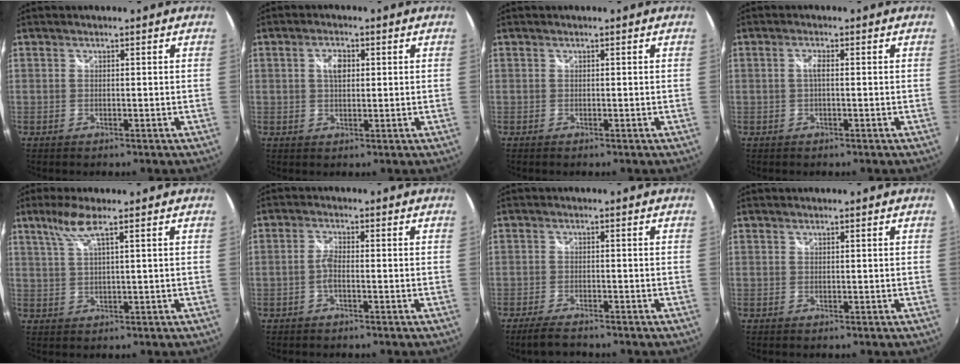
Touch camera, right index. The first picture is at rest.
{"total": 3.4, "force": [0.8, 2.0, 2.6], "torque": [-0.044, 0.007, 0.013]}
{"total": 0.0}
{"total": 1.5, "force": [-0.1, 0.3, 1.5], "torque": [-0.028, 0.003, -0.004]}
{"total": 4.3, "force": [2.6, -0.1, 3.5], "torque": [-0.070, 0.003, 0.054]}
{"total": 2.1, "force": [-0.9, 0.4, 1.9], "torque": [-0.046, 0.004, -0.020]}
{"total": 4.9, "force": [-4.2, 1.1, 2.3], "torque": [-0.062, -0.013, -0.077]}
{"total": 0.0}